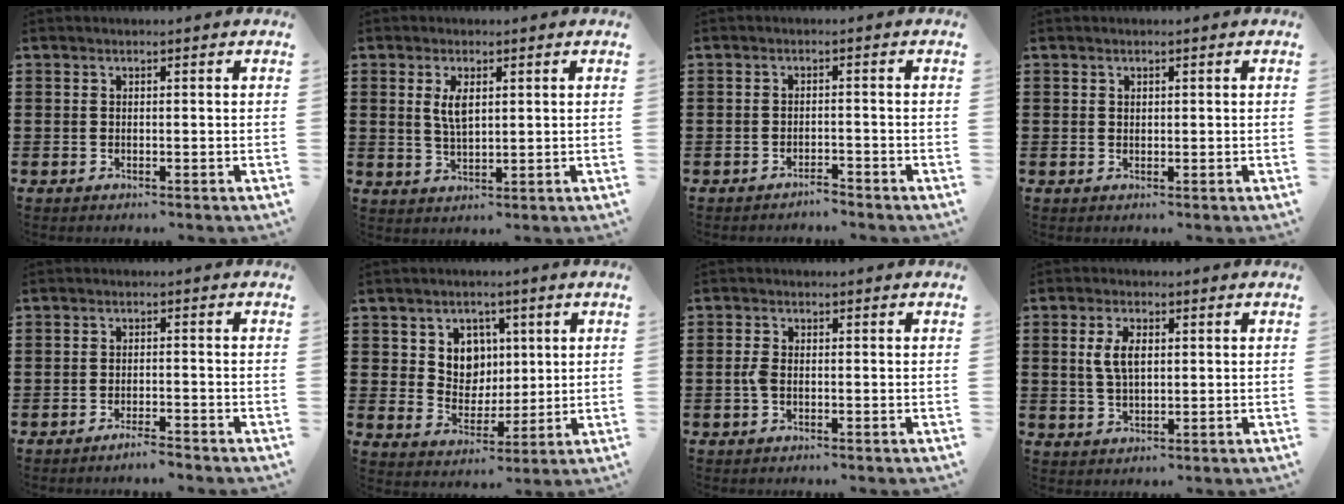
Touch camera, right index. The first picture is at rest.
{"total": 3.7, "force": [1.1, 1.5, 3.1], "torque": [-0.068, 0.007, 0.018]}
{"total": 1.8, "force": [-1.8, 0.1, 0.2], "torque": [-0.010, 0.002, -0.038]}
{"total": 0.6, "force": [0.4, 0.5, 0.2], "torque": [-0.005, 0.002, 0.008]}
{"total": 2.1, "force": [-2.0, 0.1, 0.7], "torque": [-0.014, 0.002, -0.038]}
{"total": 6.1, "force": [2.3, 5.4, 1.9], "torque": [-0.050, 0.005, 0.036]}
{"total": 2.1, "force": [-0.5, 1.1, 1.7], "torque": [-0.048, -0.004, -0.014]}
{"total": 4.8, "force": [0.9, 2.4, 4.1], "torque": [-0.093, 0.008, 0.011]}